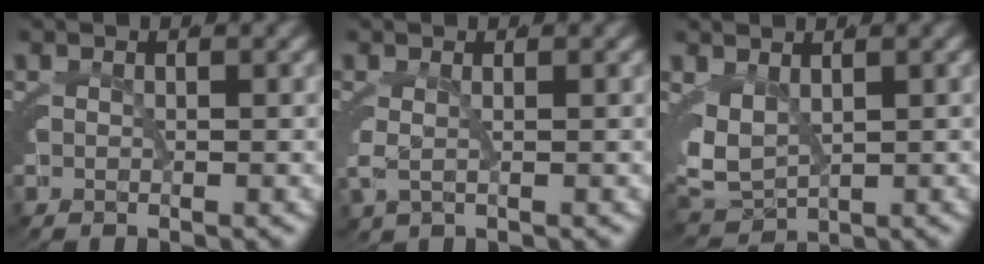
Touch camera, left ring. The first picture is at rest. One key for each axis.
{"total": 1.4, "fx": 0.3, "fy": 0.3, "fz": 1.4, "tx": -0.043, "ty": -0.015, "tz": 0.018}
{"total": 5.1, "fx": 0.5, "fy": 3.9, "fz": 3.3, "tx": -0.105, "ty": -0.035, "tz": 0.032}